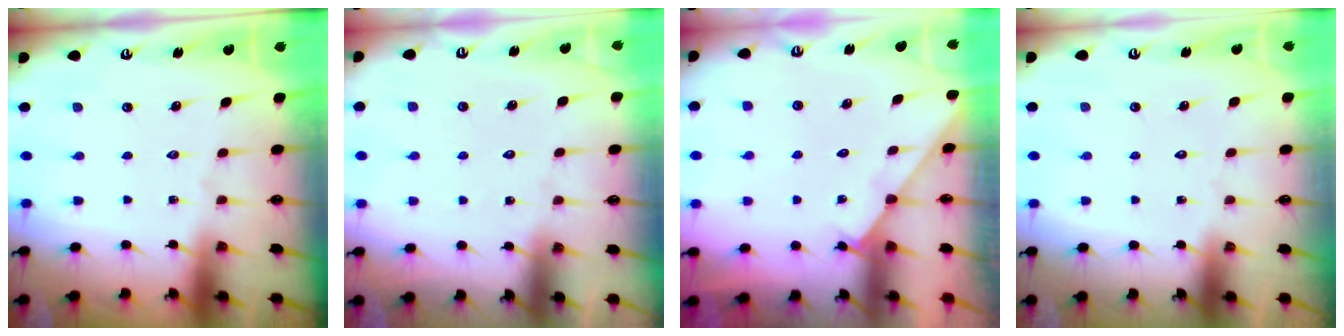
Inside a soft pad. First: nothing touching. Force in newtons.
{"total": 5.9, "press": 5.9, "slide": 0.4}
{"total": 2.3, "press": 2.3, "slide": 0.4}
{"total": 1.8, "press": 1.8, "slide": 0.1}